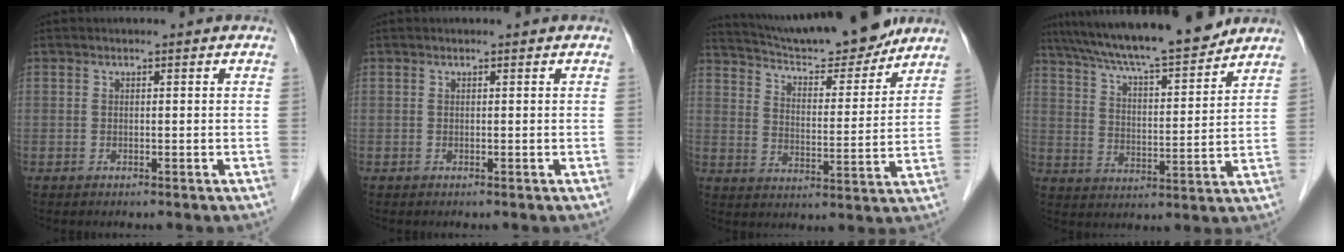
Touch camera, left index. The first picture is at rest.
{"total": 0.0}
{"total": 18.4, "force": [16.8, 2.3, 7.2], "torque": [-0.117, 0.001, 0.253]}
{"total": 17.4, "force": [15.3, 1.3, 8.2], "torque": [-0.139, 0.012, 0.243]}